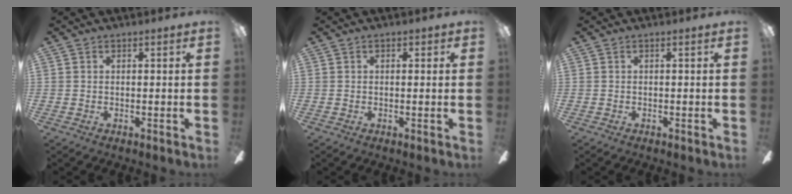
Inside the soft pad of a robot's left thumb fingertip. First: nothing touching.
{"total": 0.8, "force": [0.3, 0.6, 0.5], "torque": [-0.001, 0.001, 0.003]}
{"total": 0.0}